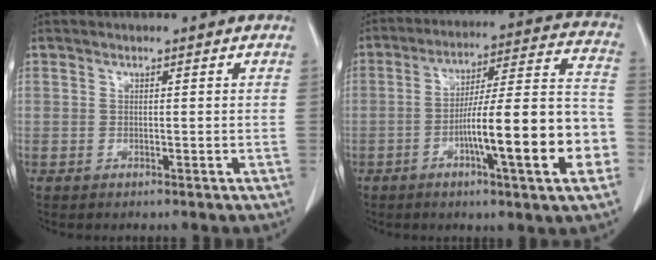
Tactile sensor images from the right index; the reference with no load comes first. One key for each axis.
{"total": 18.3, "fx": -5.8, "fy": 1.2, "fz": 17.3, "tx": -0.231, "ty": 0.018, "tz": -0.084}